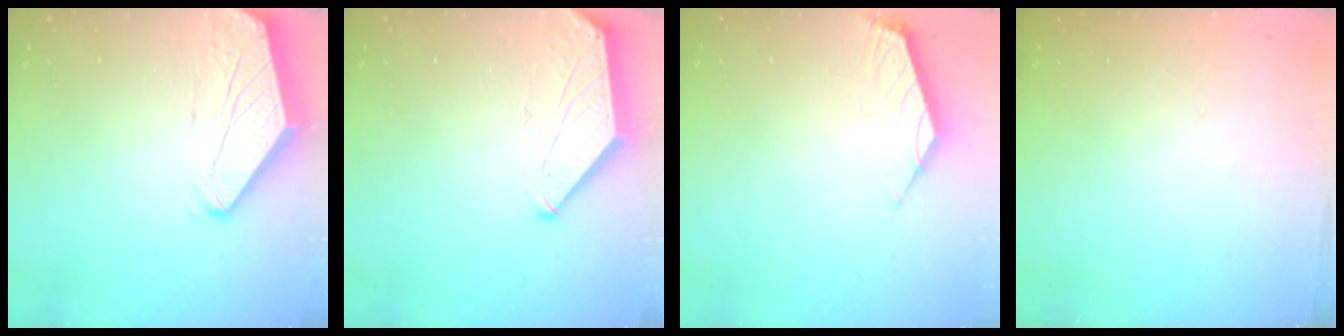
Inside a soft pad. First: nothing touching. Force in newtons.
{"total": 0.0}
{"total": 2.3, "press": 2.2, "slide": 0.4}
{"total": 0.0}